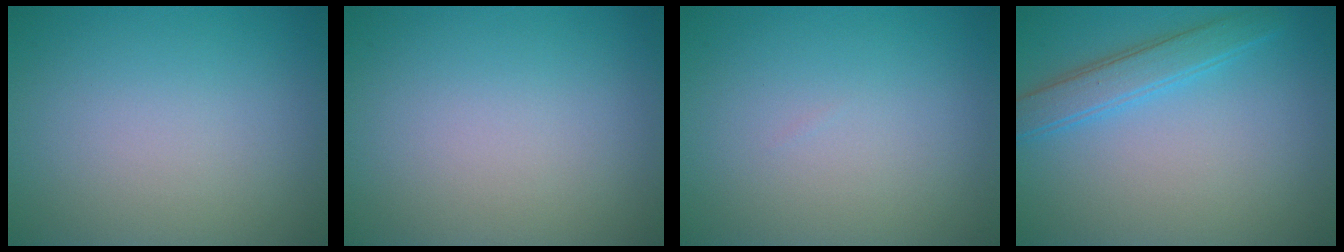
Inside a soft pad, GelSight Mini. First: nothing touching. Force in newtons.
{"total": 0.0}
{"total": 0.0}
{"total": 3.0, "press": 3.0, "slide": 0.0}